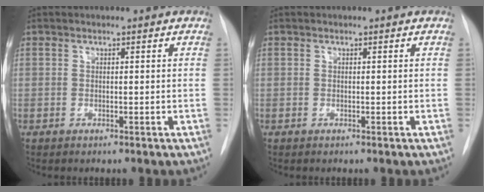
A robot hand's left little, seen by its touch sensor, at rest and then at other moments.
{"total": 0.0}